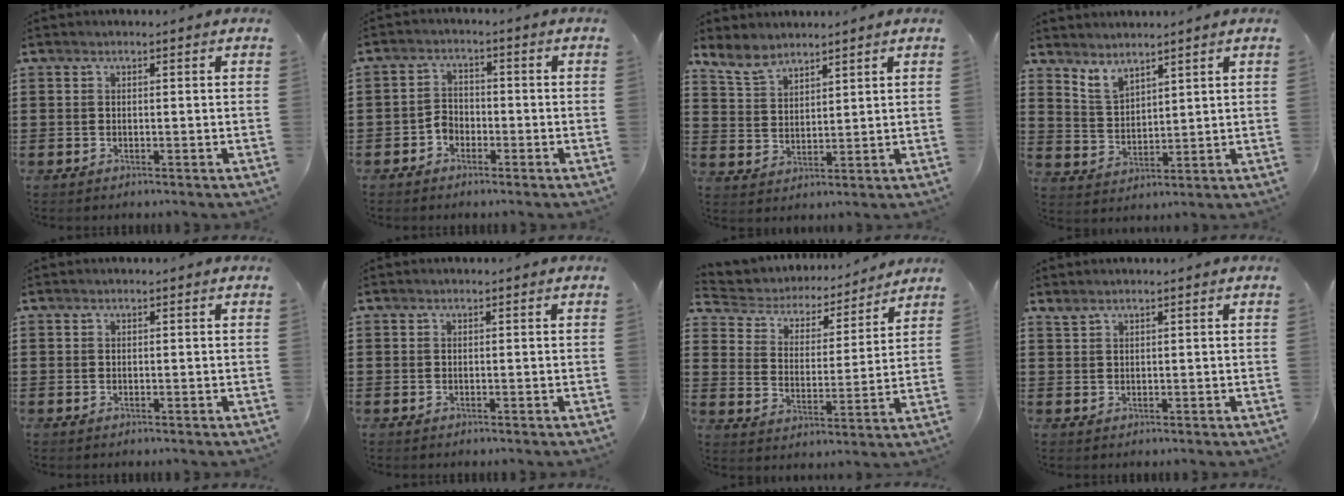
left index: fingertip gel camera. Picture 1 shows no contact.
{"total": 2.6, "force": [-1.7, 1.8, 0.8], "torque": [-0.022, 0.006, -0.036]}
{"total": 5.2, "force": [4.6, 1.9, 1.4], "torque": [-0.046, -0.011, 0.086]}
{"total": 3.5, "force": [3.3, 0.9, 0.8], "torque": [-0.025, -0.009, 0.062]}
{"total": 0.0}
{"total": 0.0}
{"total": 4.1, "force": [4.0, 1.1, 0.4], "torque": [-0.036, -0.033, 0.060]}
{"total": 1.0, "force": [0.9, 0.2, 0.5], "torque": [-0.011, -0.001, 0.017]}